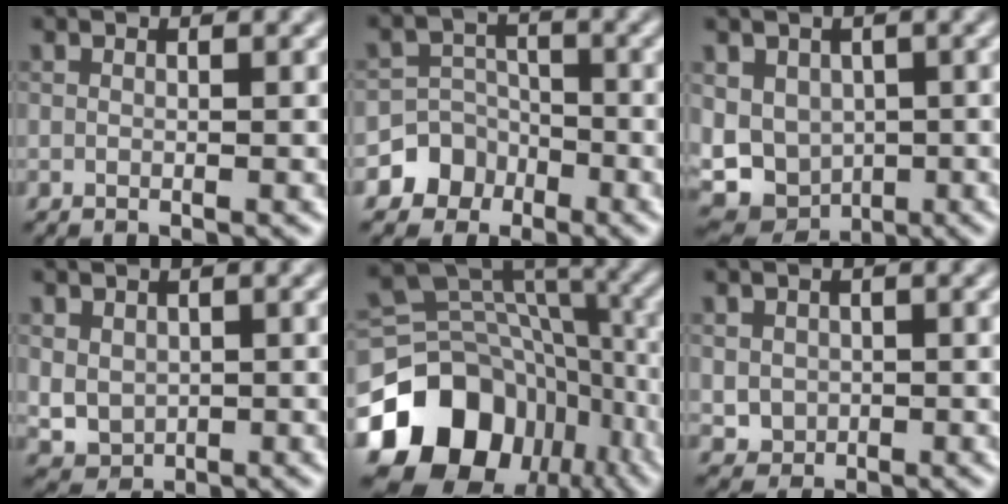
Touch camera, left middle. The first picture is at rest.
{"total": 5.2, "force": [-2.8, 4.4, 0.2], "torque": [0.023, -0.001, -0.073]}
{"total": 7.8, "force": [-0.4, 6.5, 4.2], "torque": [-0.080, -0.001, -0.013]}
{"total": 2.5, "force": [0.4, 2.1, 1.3], "torque": [-0.033, -0.006, 0.015]}
{"total": 18.1, "force": [-8.7, 13.9, 7.8], "torque": [-0.162, -0.017, -0.129]}
{"total": 1.9, "force": [0.1, 1.7, 0.8], "torque": [-0.016, -0.003, 0.003]}